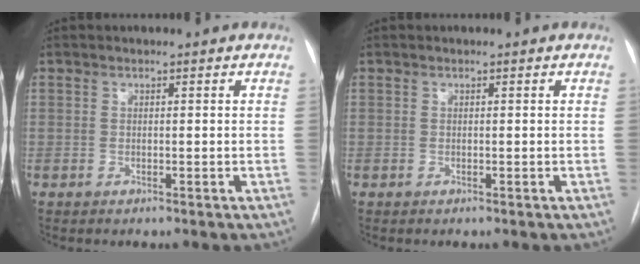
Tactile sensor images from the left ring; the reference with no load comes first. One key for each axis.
{"total": 0.0}